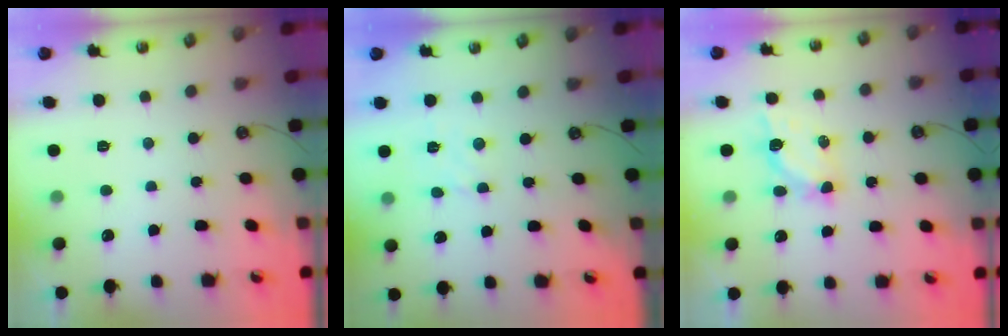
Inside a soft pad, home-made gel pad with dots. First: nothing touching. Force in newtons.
{"total": 2.4, "press": 2.4, "slide": 0.2}
{"total": 5.0, "press": 5.0, "slide": 0.2}